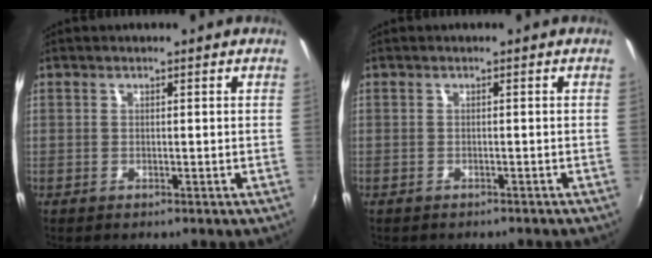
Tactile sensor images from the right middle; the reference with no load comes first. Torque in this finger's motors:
{"motor_torque": [0.97, -1.17, 0.19, 0.11]}